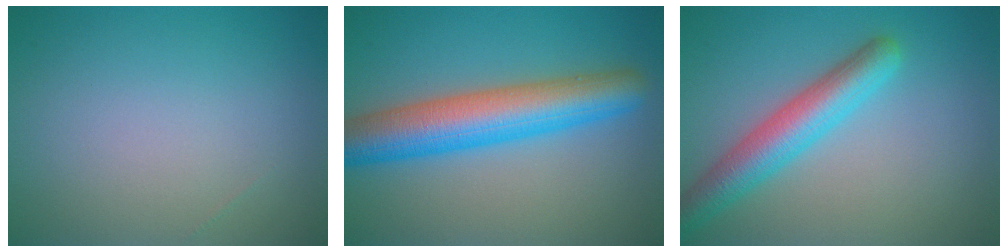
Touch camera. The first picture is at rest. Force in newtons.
{"total": 8.0, "press": 8.0, "slide": 0.2}
{"total": 5.0, "press": 5.0, "slide": 0.3}